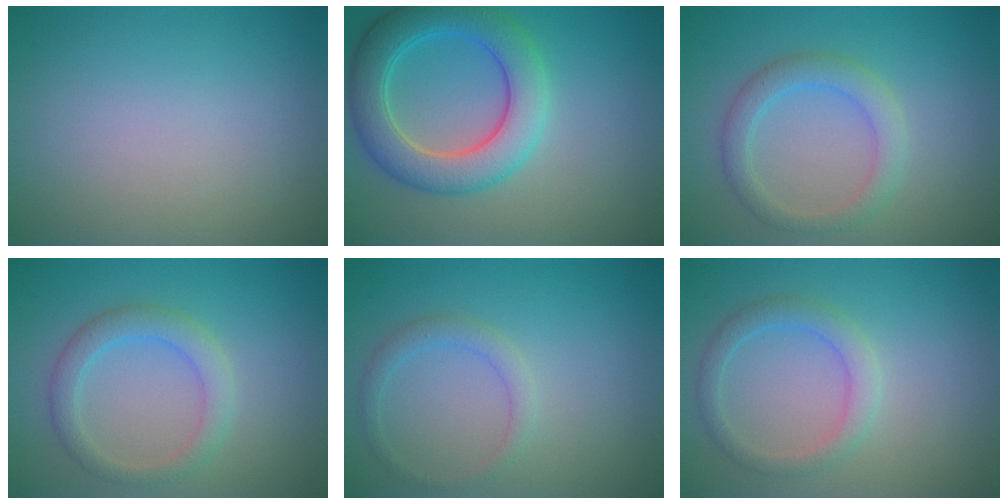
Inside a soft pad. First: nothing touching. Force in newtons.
{"total": 6.4, "press": 6.4, "slide": 0.2}
{"total": 2.9, "press": 2.9, "slide": 0.2}
{"total": 2.9, "press": 2.9, "slide": 0.2}
{"total": 1.7, "press": 1.7, "slide": 0.1}
{"total": 2.5, "press": 2.5, "slide": 0.3}